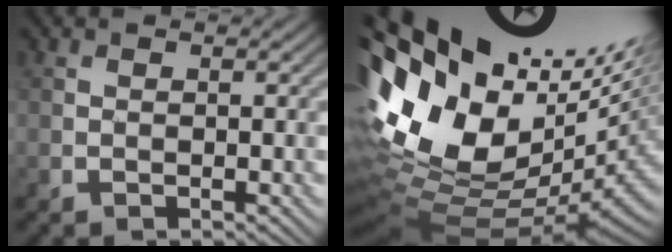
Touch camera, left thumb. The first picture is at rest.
{"total": 19.4, "force": [3.9, 10.2, 16.0], "torque": [-0.293, -0.003, 0.112]}